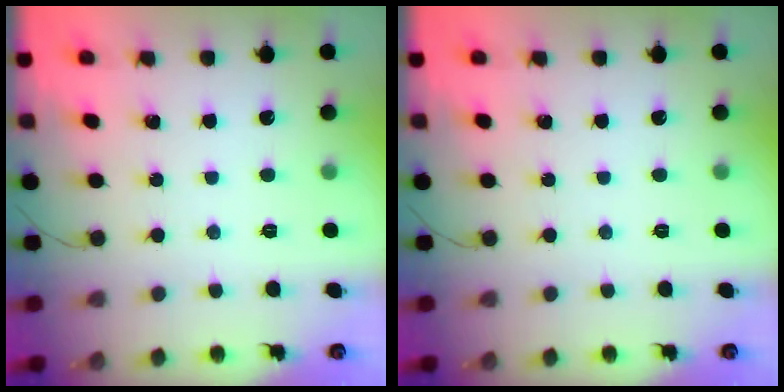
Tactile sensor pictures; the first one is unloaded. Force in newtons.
{"total": 0.0}